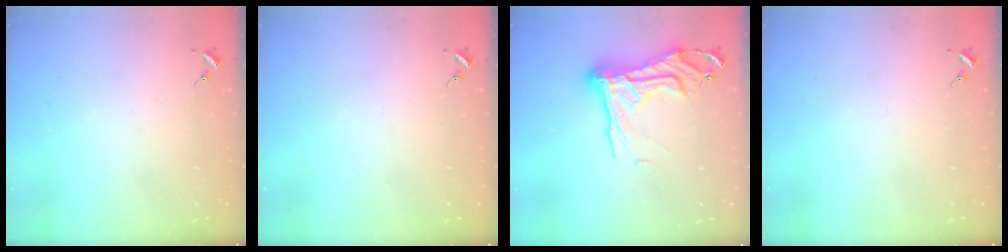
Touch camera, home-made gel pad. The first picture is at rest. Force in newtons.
{"total": 0.0}
{"total": 17.8, "press": 17.7, "slide": 1.2}
{"total": 0.0}